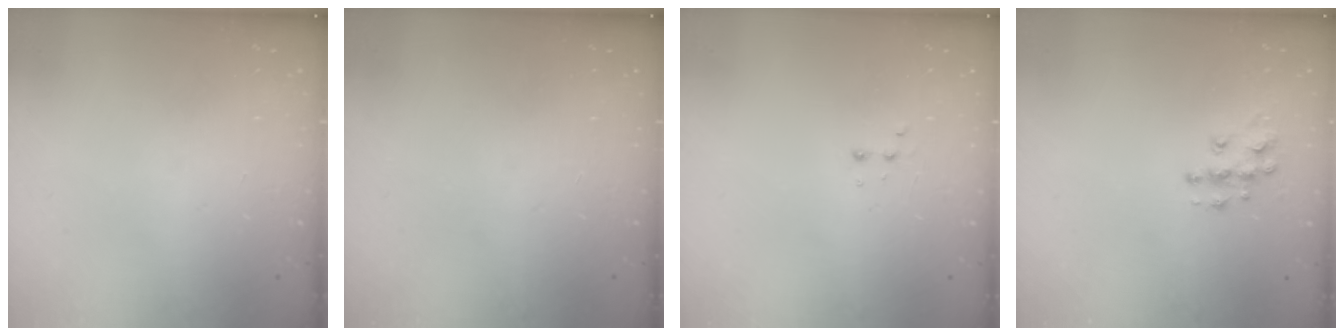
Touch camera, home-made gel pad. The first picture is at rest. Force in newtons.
{"total": 0.0}
{"total": 2.9, "press": 2.7, "slide": 1.0}
{"total": 9.5, "press": 9.5, "slide": 0.6}